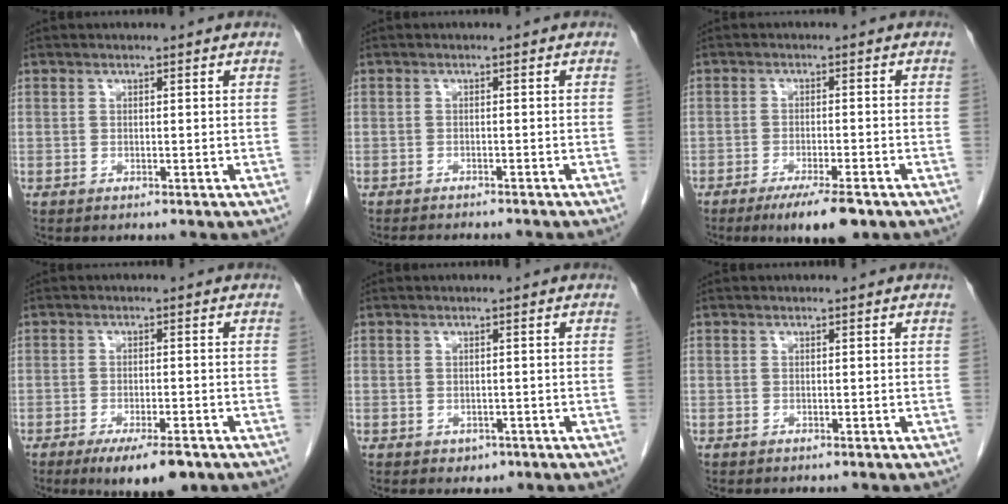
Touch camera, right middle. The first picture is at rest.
{"total": 6.0, "force": [-5.4, 0.9, 2.4], "torque": [-0.026, -0.004, -0.073]}
{"total": 6.8, "force": [-4.6, 1.0, 4.9], "torque": [-0.072, -0.012, -0.070]}
{"total": 7.3, "force": [-4.8, 1.7, 5.2], "torque": [-0.076, -0.012, -0.070]}
{"total": 1.4, "force": [-0.6, 1.1, 0.5], "torque": [-0.007, 0.003, -0.002]}
{"total": 0.0}